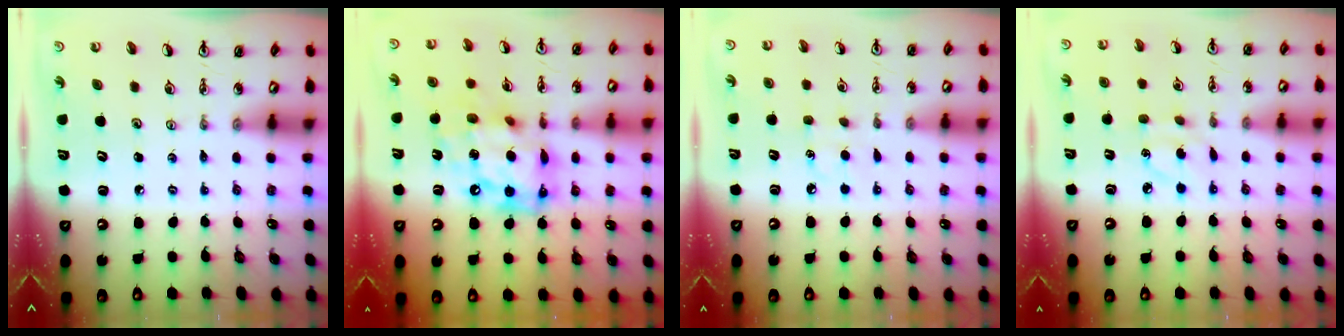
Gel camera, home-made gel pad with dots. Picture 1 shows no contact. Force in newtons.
{"total": 17.7, "press": 17.6, "slide": 1.5}
{"total": 5.2, "press": 5.2, "slide": 0.3}
{"total": 5.1, "press": 5.1, "slide": 0.6}